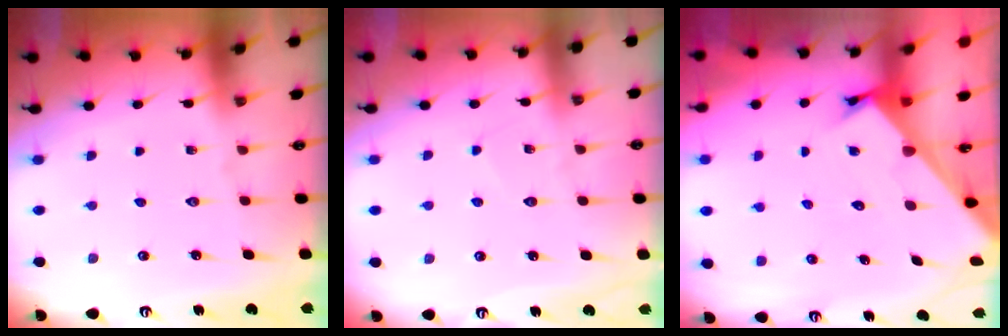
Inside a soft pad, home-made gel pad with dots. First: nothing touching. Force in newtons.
{"total": 4.1, "press": 4.1, "slide": 0.4}
{"total": 2.4, "press": 2.4, "slide": 0.2}